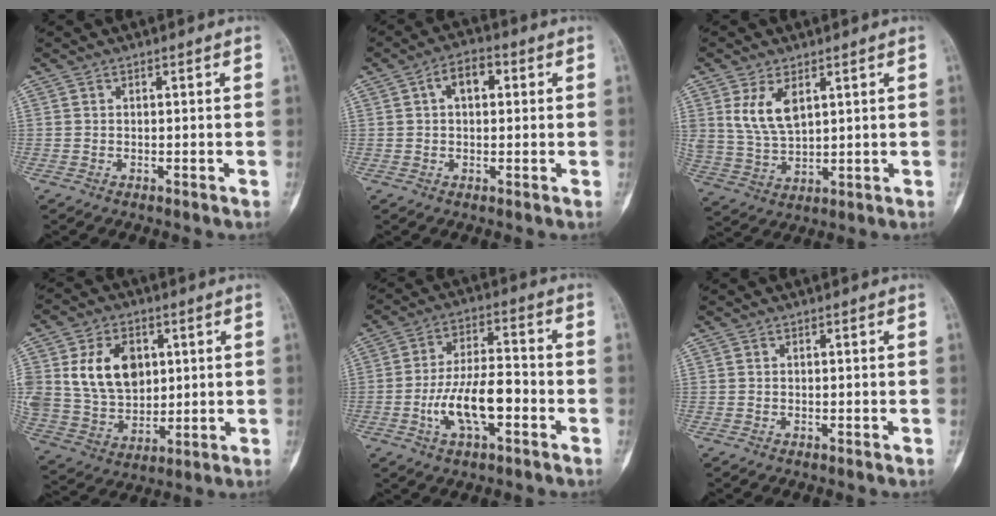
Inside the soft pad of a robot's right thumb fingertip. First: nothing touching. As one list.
[{"total": 5.6, "force": [1.3, 3.4, 4.3], "torque": [-0.062, 0.015, 0.014]}, {"total": 8.0, "force": [3.3, 4.3, 6.0], "torque": [-0.108, -0.014, 0.077]}, {"total": 15.3, "force": [4.1, 11.0, 9.8], "torque": [-0.144, -0.011, 0.088]}, {"total": 11.6, "force": [-3.6, 4.9, 9.9], "torque": [-0.179, 0.031, -0.065]}, {"total": 0.0}]